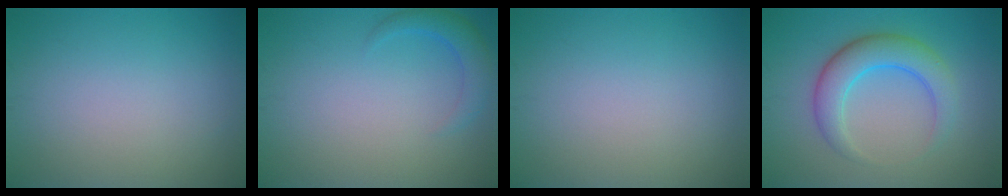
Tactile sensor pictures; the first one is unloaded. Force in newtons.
{"total": 2.4, "press": 2.4, "slide": 0.2}
{"total": 0.0}
{"total": 4.1, "press": 4.1, "slide": 0.1}